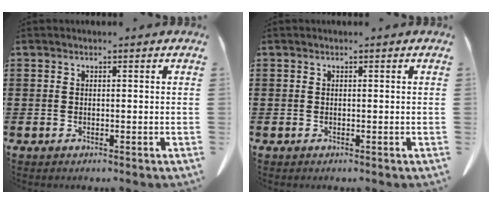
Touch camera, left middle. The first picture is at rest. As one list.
[{"total": 0.0}]